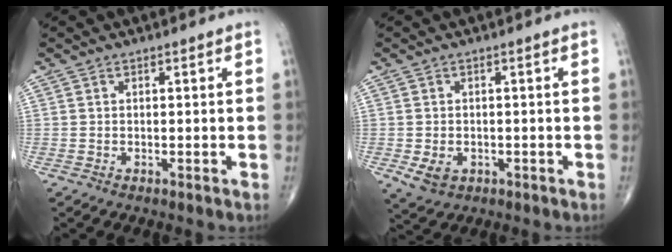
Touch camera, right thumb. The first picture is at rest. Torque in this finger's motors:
{"motor_torque": [1.80, 1.00, 0.62, -0.80, 0.12]}